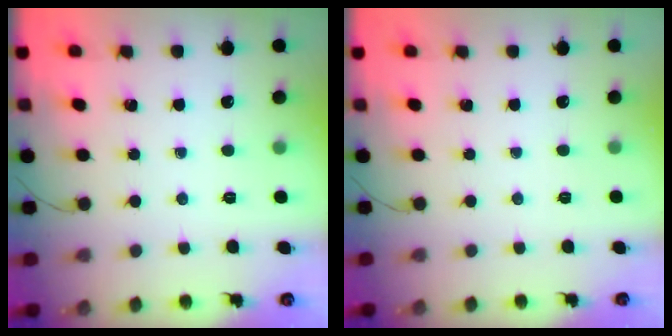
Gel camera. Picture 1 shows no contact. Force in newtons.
{"total": 2.5, "press": 2.4, "slide": 0.4}